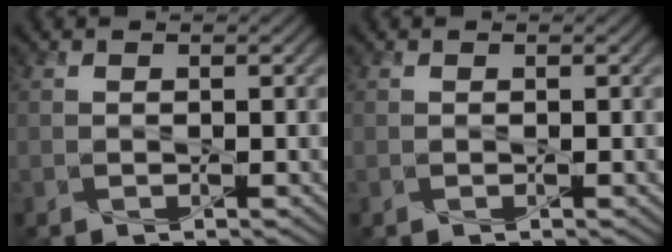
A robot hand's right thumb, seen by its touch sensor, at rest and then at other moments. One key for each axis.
{"total": 0.0}